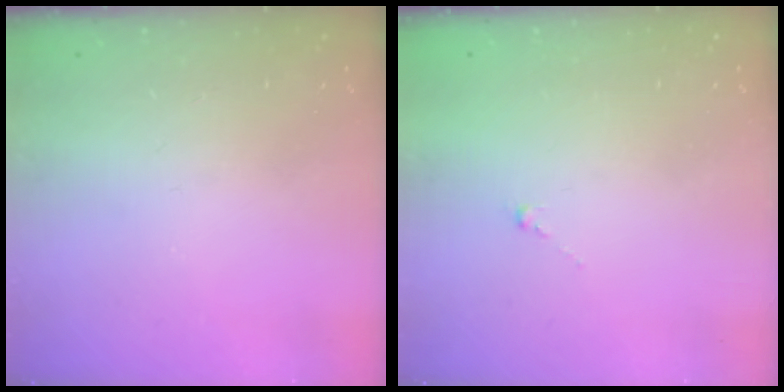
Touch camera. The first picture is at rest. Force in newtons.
{"total": 0.0}